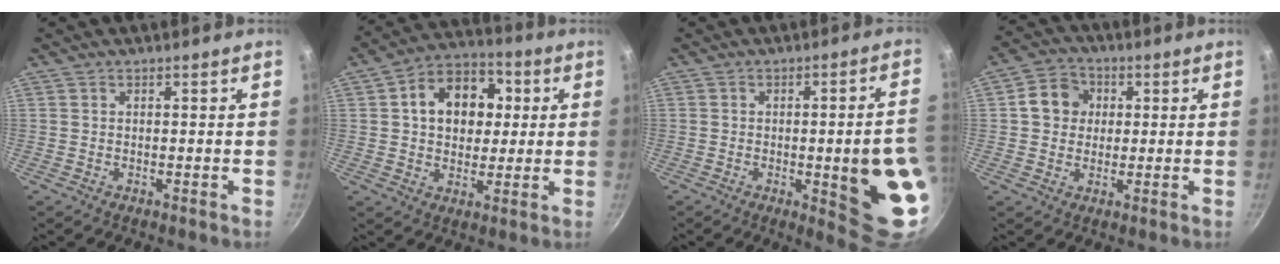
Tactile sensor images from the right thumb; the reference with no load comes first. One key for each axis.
{"total": 14.2, "fx": 2.9, "fy": 10.6, "fz": 9.1, "tx": -0.102, "ty": 0.017, "tz": 0.033}
{"total": 15.5, "fx": -2.8, "fy": 3.5, "fz": 14.9, "tx": -0.156, "ty": 0.012, "tz": -0.029}
{"total": 7.6, "fx": 1.4, "fy": 6.7, "fz": 3.3, "tx": -0.023, "ty": 0.011, "tz": 0.009}